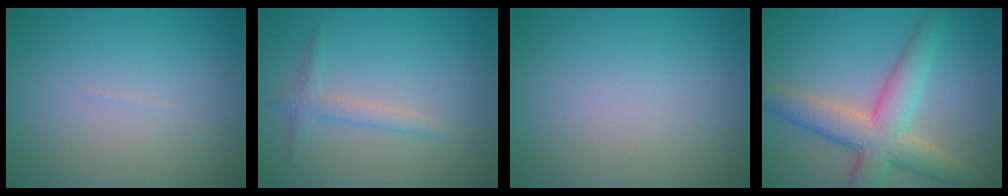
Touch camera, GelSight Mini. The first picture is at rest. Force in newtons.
{"total": 1.7, "press": 1.7, "slide": 0.1}
{"total": 0.0}
{"total": 6.9, "press": 6.9, "slide": 0.4}